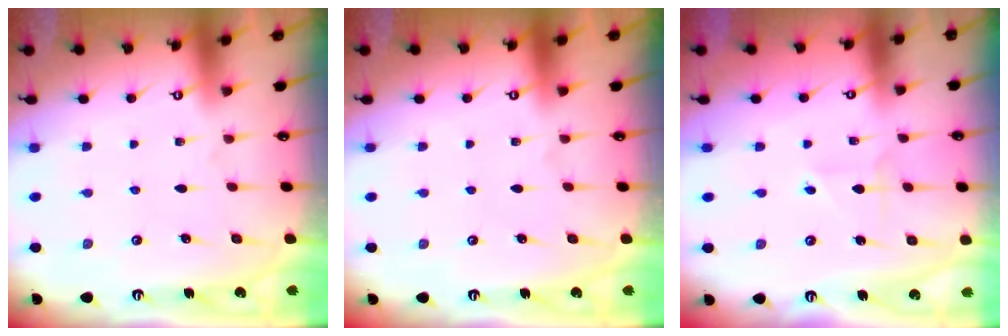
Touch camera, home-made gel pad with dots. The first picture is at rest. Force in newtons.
{"total": 0.0}
{"total": 3.0, "press": 3.0, "slide": 0.2}